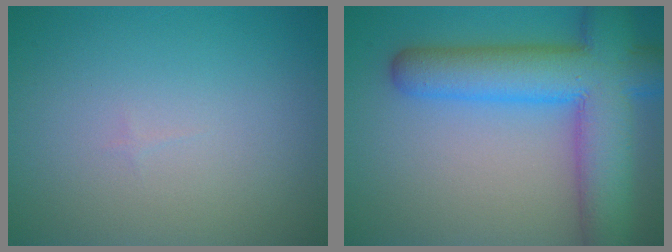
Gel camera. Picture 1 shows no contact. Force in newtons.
{"total": 10.7, "press": 10.7, "slide": 0.5}